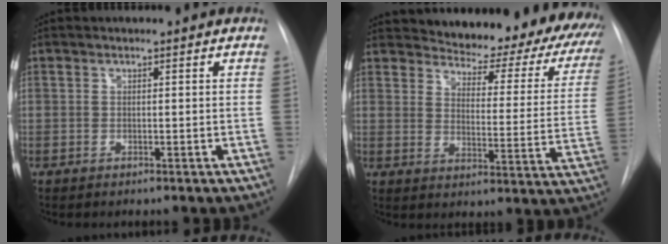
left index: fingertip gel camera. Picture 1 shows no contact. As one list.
[{"total": 26.4, "force": [23.6, 7.6, 9.0], "torque": [-0.130, -0.084, 0.267]}]